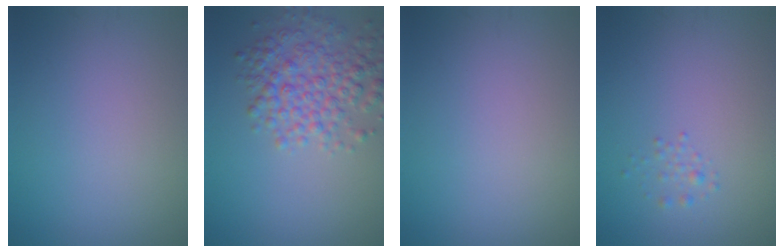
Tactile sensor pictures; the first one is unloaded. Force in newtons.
{"total": 5.2, "press": 5.2, "slide": 0.2}
{"total": 0.0}
{"total": 0.9, "press": 0.9, "slide": 0.1}